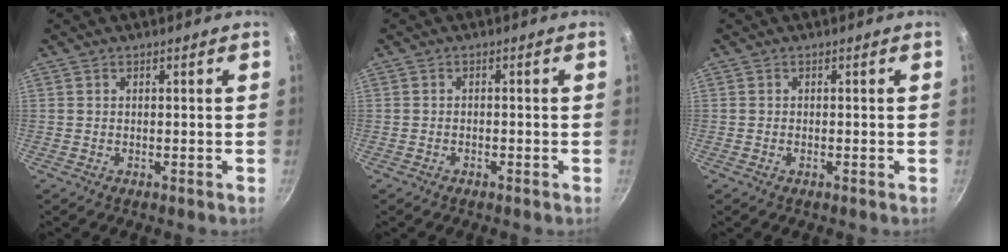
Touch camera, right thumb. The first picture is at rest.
{"total": 0.8, "force": [-0.6, 0.4, 0.3], "torque": [-0.012, 0.008, -0.013]}
{"total": 0.5, "force": [-0.3, 0.2, 0.4], "torque": [-0.006, 0.001, -0.006]}